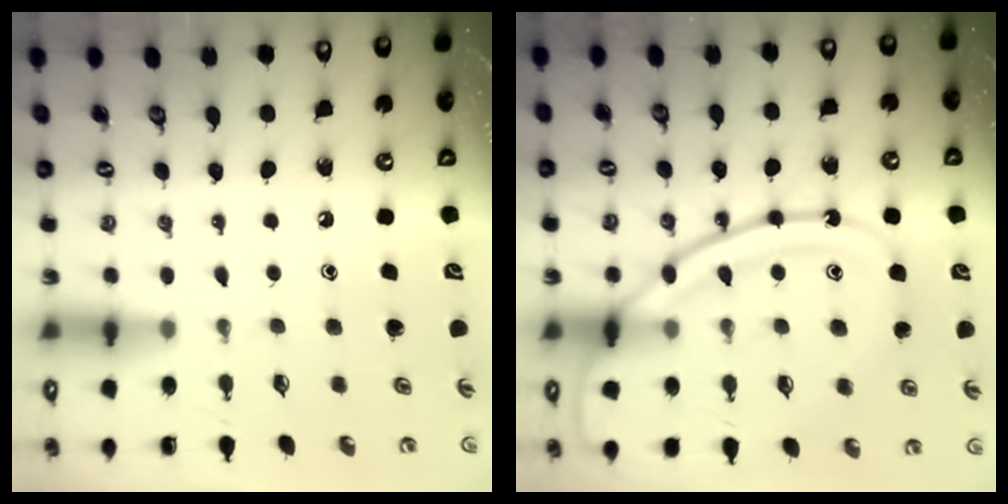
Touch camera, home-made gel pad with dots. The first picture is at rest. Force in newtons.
{"total": 19.3, "press": 19.2, "slide": 1.6}